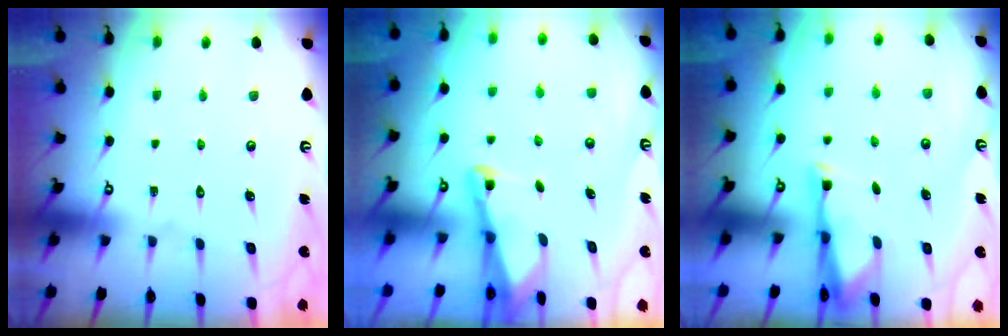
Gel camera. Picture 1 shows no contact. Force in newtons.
{"total": 2.2, "press": 2.2, "slide": 0.3}
{"total": 2.9, "press": 2.9, "slide": 0.6}